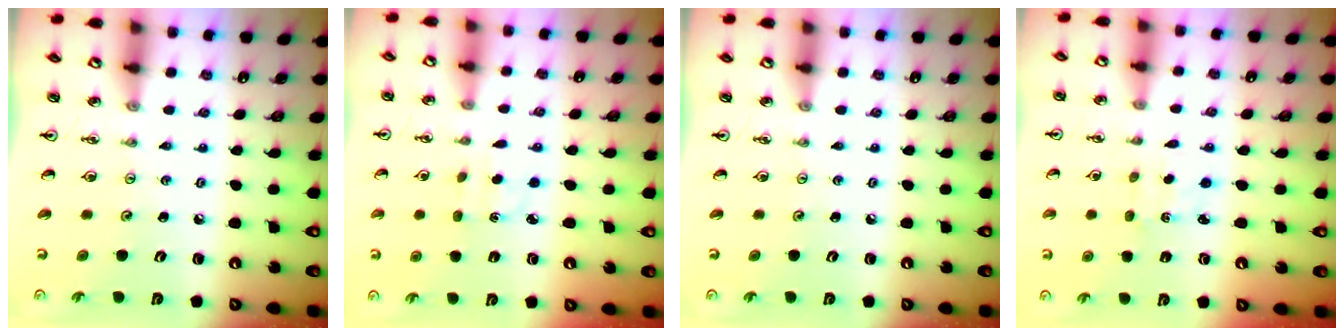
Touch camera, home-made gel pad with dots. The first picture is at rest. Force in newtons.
{"total": 1.6, "press": 1.5, "slide": 0.5}
{"total": 0.0}
{"total": 1.7, "press": 1.6, "slide": 0.5}